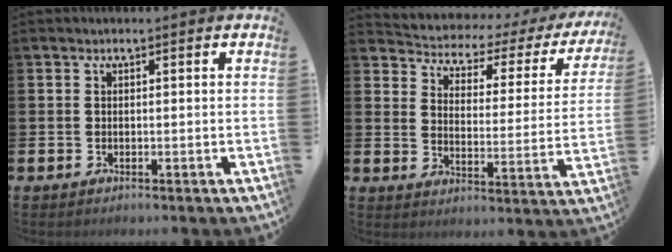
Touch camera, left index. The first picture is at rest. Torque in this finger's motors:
{"motor_torque": [0.80, -1.33, 0.06, -0.01]}